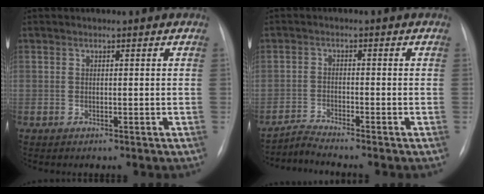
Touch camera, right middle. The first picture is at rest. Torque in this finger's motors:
{"motor_torque": [-0.17, -0.16, -0.08, 0.01]}